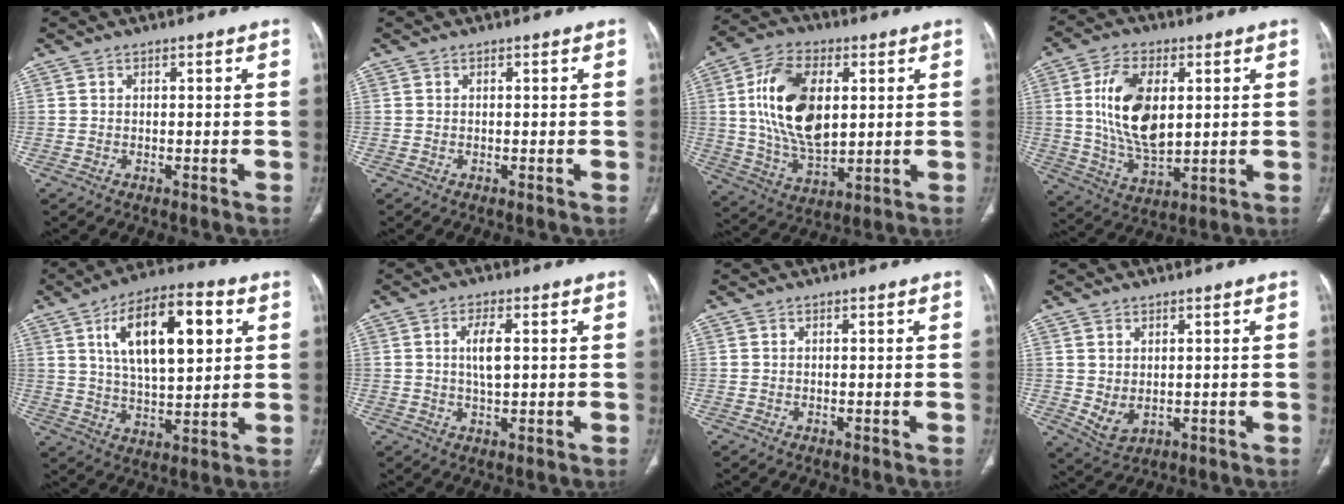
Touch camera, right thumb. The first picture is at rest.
{"total": 0.0}
{"total": 18.1, "force": [3.2, 10.2, 14.6], "torque": [-0.259, -0.007, 0.063]}
{"total": 14.9, "force": [2.5, 8.2, 12.2], "torque": [-0.219, -0.014, 0.054]}
{"total": 17.8, "force": [5.8, 7.7, 14.9], "torque": [-0.223, -0.005, 0.096]}
{"total": 4.9, "force": [0.8, 2.0, 4.4], "torque": [-0.078, -0.003, 0.015]}
{"total": 0.0}
{"total": 4.1, "force": [0.4, 2.8, 3.0], "torque": [-0.054, -0.007, 0.024]}